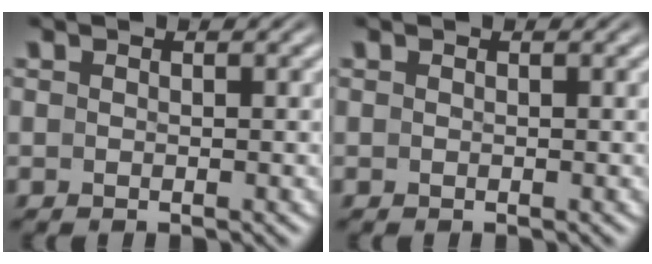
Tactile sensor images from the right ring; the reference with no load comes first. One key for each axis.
{"total": 0.0}